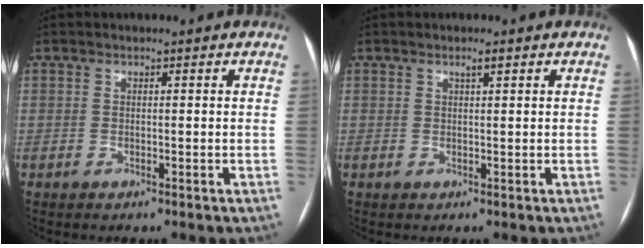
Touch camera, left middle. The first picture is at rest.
{"total": 1.0, "force": [0.6, 0.1, 0.8], "torque": [-0.015, 0.001, 0.010]}